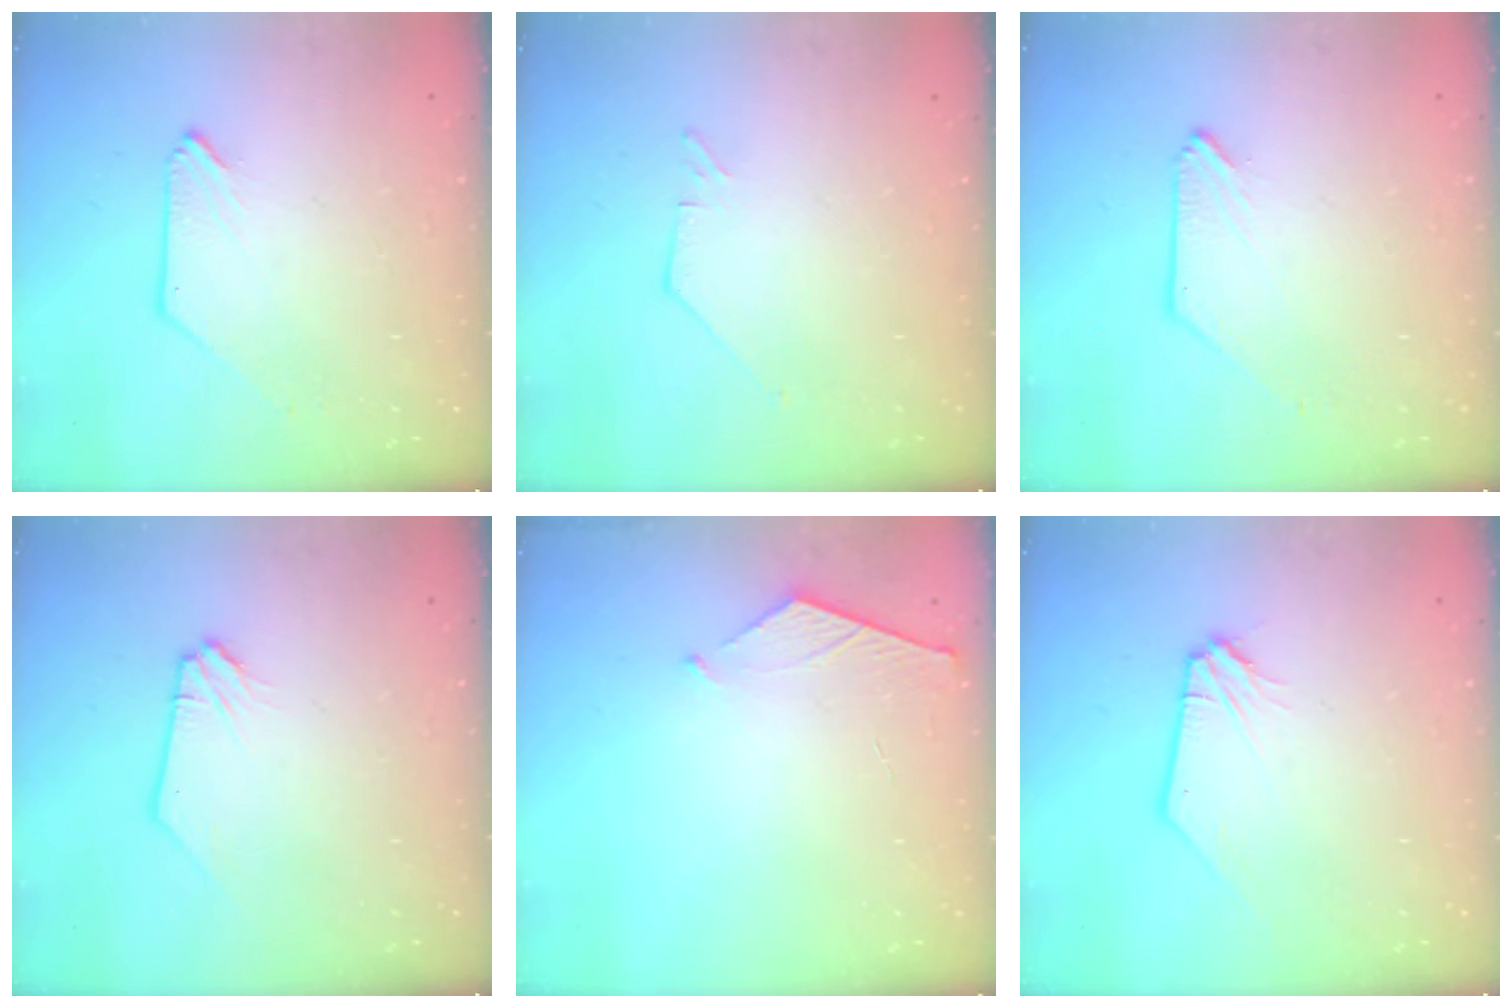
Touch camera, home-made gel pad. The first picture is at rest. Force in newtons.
{"total": 1.2, "press": 1.1, "slide": 0.1}
{"total": 0.0}
{"total": 0.0}
{"total": 4.9, "press": 4.8, "slide": 0.5}
{"total": 1.4, "press": 1.3, "slide": 0.3}